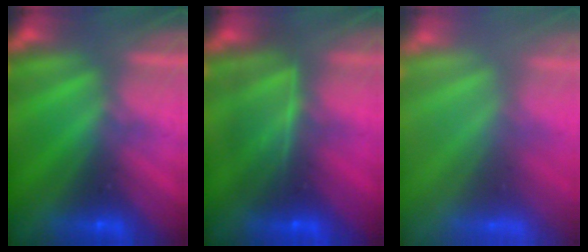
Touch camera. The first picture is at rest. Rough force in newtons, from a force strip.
{"total": 7.4}
{"total": 11.8}